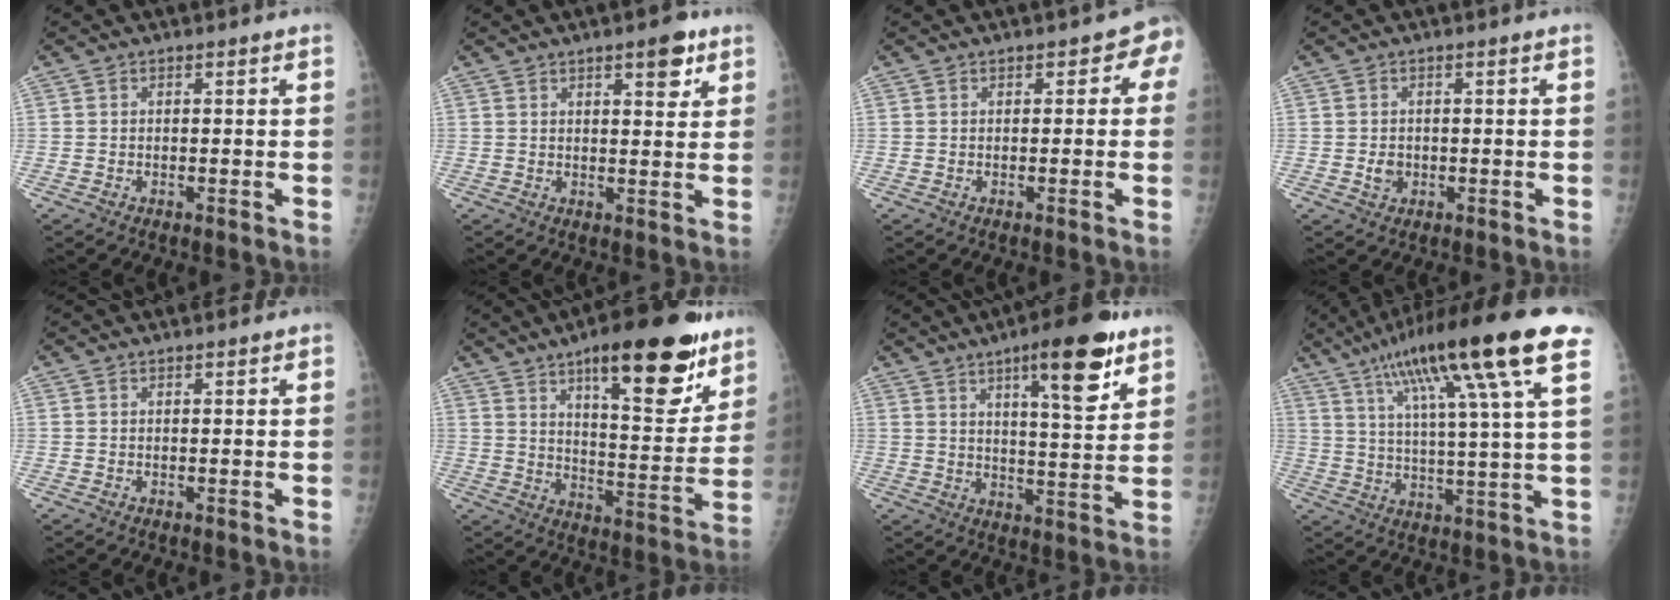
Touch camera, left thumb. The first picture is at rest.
{"total": 4.5, "force": [2.8, 1.9, 3.0], "torque": [-0.023, -0.013, 0.034]}
{"total": 2.9, "force": [0.9, 1.9, 2.1], "torque": [-0.001, 0.005, 0.002]}
{"total": 2.0, "force": [-0.2, 1.7, 1.1], "torque": [-0.012, 0.001, -0.002]}
{"total": 0.6, "force": [0.3, 0.2, 0.5], "torque": [-0.007, 0.000, 0.005]}
{"total": 22.2, "force": [13.4, 7.1, 16.2], "torque": [-0.197, -0.065, 0.202]}
{"total": 14.2, "force": [8.1, 3.5, 11.1], "torque": [-0.142, -0.043, 0.118]}
{"total": 22.3, "force": [11.9, 2.3, 18.7], "torque": [-0.304, -0.009, 0.186]}